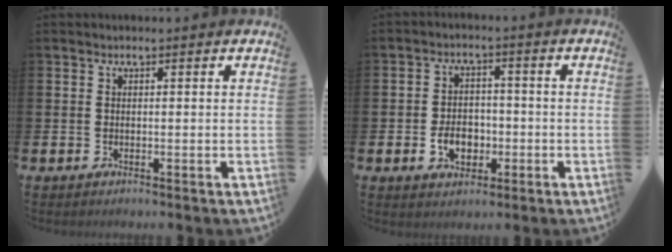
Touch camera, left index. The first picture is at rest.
{"total": 4.6, "force": [-1.4, 3.4, 2.7], "torque": [-0.031, -0.002, -0.034]}